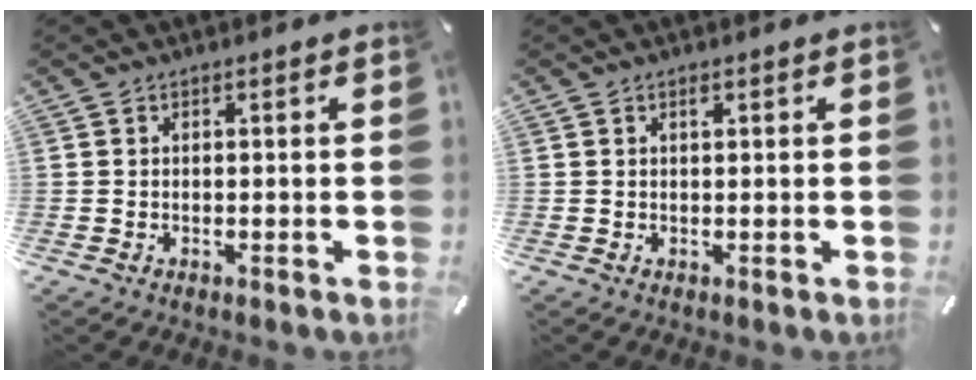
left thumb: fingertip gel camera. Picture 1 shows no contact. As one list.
[{"total": 0.7, "force": [0.3, 0.3, 0.5], "torque": [-0.010, 0.001, 0.006]}]